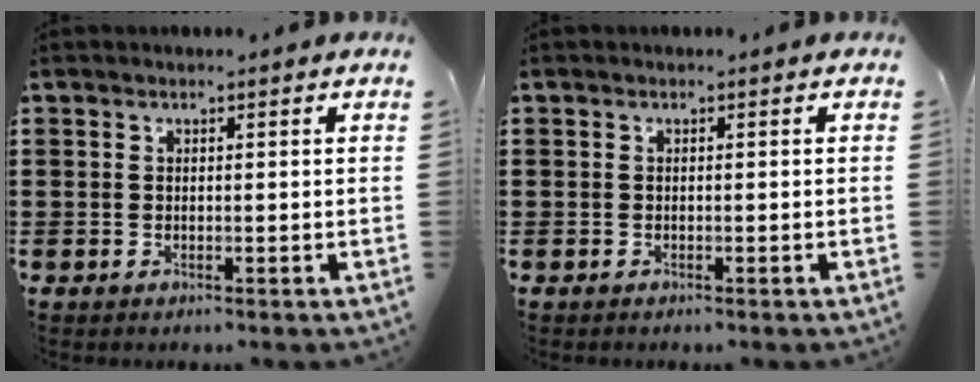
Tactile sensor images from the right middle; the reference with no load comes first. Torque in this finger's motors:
{"motor_torque": [0.21, 0.19, -0.03, 0.00]}